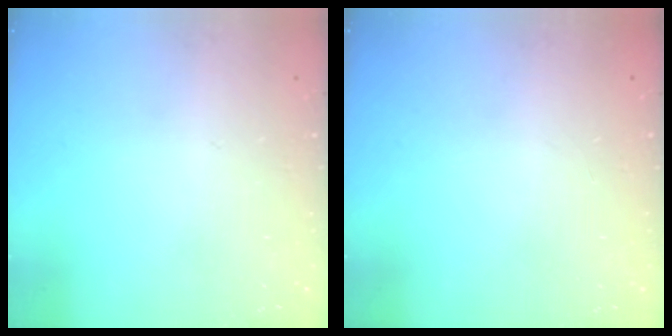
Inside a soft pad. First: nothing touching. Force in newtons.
{"total": 0.0}